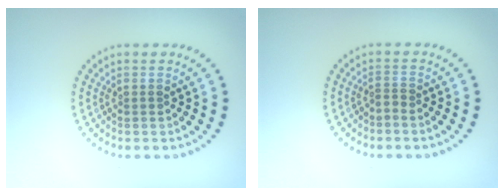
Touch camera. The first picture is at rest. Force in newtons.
{"total": 0.8, "press": 0.2, "slide": 0.7}